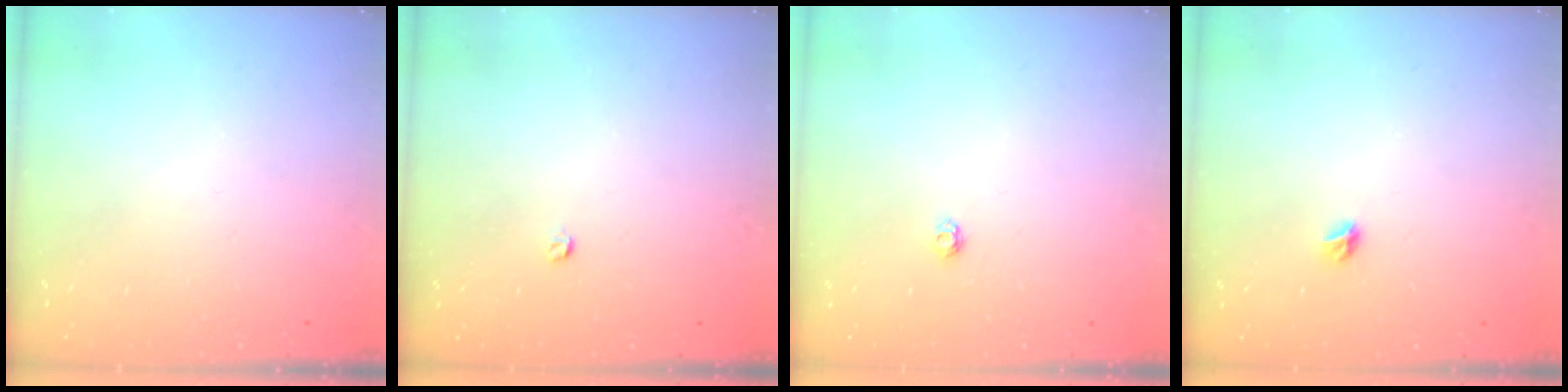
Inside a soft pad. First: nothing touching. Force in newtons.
{"total": 3.0, "press": 2.9, "slide": 0.4}
{"total": 2.9, "press": 2.9, "slide": 0.4}
{"total": 5.1, "press": 5.1, "slide": 0.5}